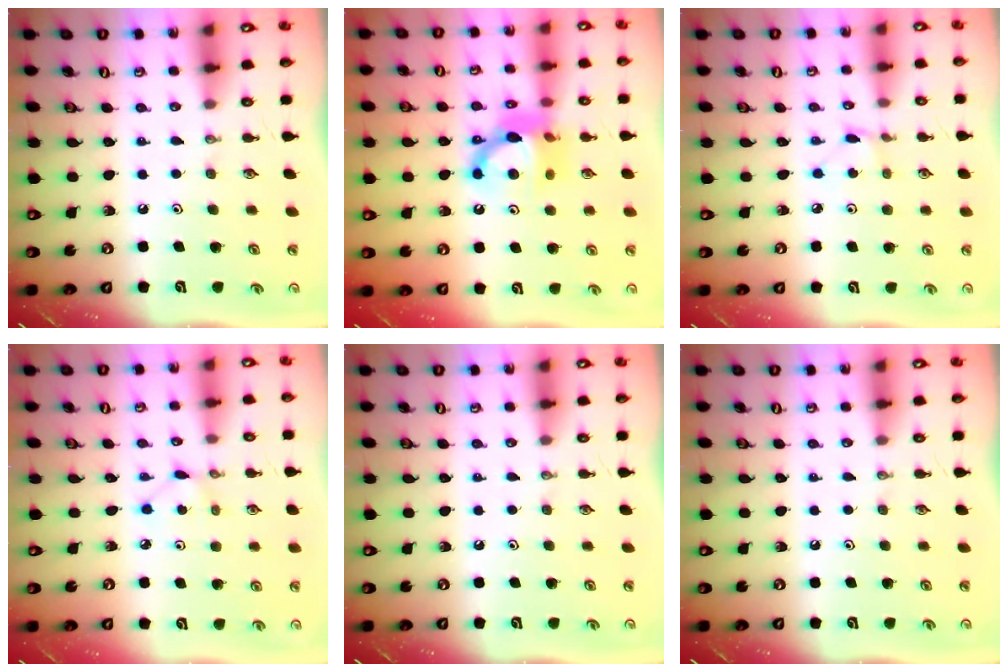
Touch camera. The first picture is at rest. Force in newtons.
{"total": 11.1, "press": 11.0, "slide": 1.1}
{"total": 1.3, "press": 1.2, "slide": 0.1}
{"total": 2.7, "press": 2.6, "slide": 0.3}
{"total": 0.0}
{"total": 0.0}